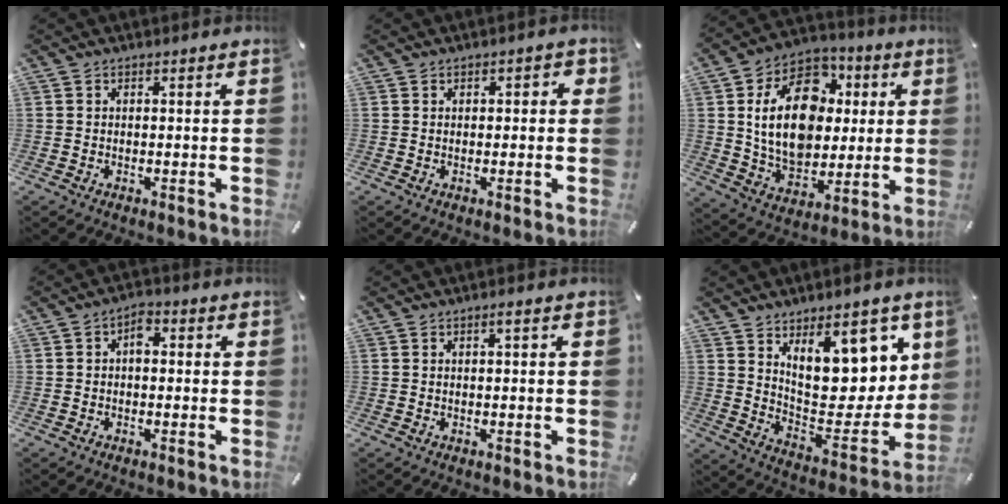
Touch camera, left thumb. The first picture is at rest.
{"total": 1.5, "force": [-0.2, 1.1, 1.0], "torque": [-0.010, 0.003, -0.007]}
{"total": 20.0, "force": [3.2, 15.0, 12.9], "torque": [-0.241, 0.000, 0.059]}
{"total": 3.2, "force": [-0.1, 1.9, 2.6], "torque": [-0.044, 0.010, -0.005]}
{"total": 1.4, "force": [0.2, 0.1, 1.3], "torque": [-0.025, 0.001, 0.004]}
{"total": 17.2, "force": [10.1, 8.3, 11.1], "torque": [-0.156, -0.074, 0.177]}